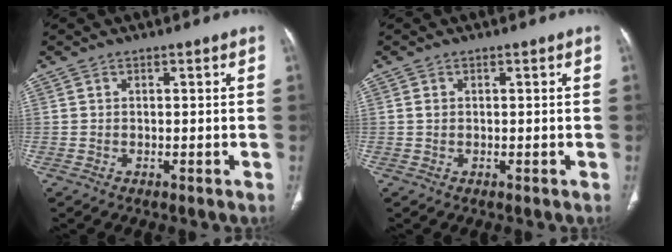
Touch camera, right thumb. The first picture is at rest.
{"total": 0.7, "force": [0.2, 0.6, 0.4], "torque": [-0.005, 0.002, 0.004]}